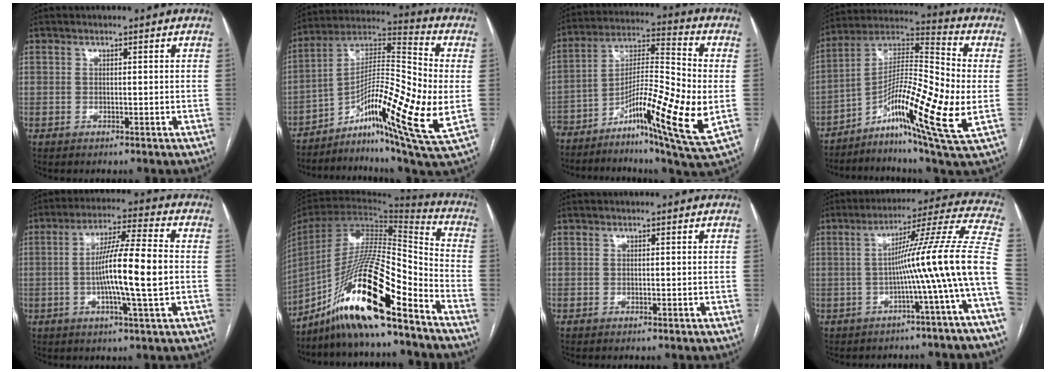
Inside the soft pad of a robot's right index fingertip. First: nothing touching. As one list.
[{"total": 20.6, "force": [-4.5, 2.2, 20.0], "torque": [-0.346, 0.005, -0.076]}, {"total": 19.7, "force": [-5.3, 2.0, 18.9], "torque": [-0.334, -0.003, -0.085]}, {"total": 20.1, "force": [-4.8, 1.8, 19.5], "torque": [-0.351, 0.000, -0.086]}, {"total": 12.2, "force": [-1.2, 0.2, 12.1], "torque": [-0.213, 0.004, -0.026]}, {"total": 20.6, "force": [-13.9, 2.0, 15.0], "torque": [-0.301, -0.010, -0.254]}, {"total": 0.0}, {"total": 13.9, "force": [-3.3, -3.2, 13.2], "torque": [-0.170, 0.023, -0.055]}]